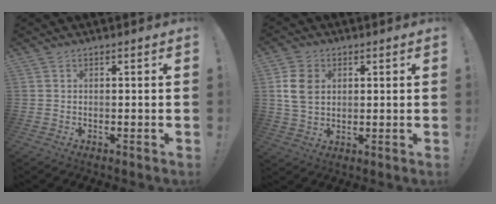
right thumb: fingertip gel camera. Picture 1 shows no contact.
{"total": 9.0, "force": [2.2, 6.9, 5.3], "torque": [-0.104, 0.004, 0.043]}